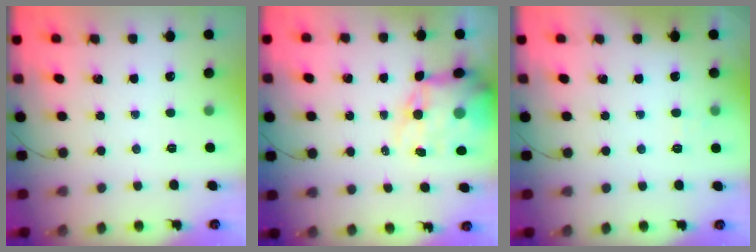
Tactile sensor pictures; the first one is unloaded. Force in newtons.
{"total": 14.5, "press": 14.0, "slide": 3.8}
{"total": 5.1, "press": 4.9, "slide": 1.4}